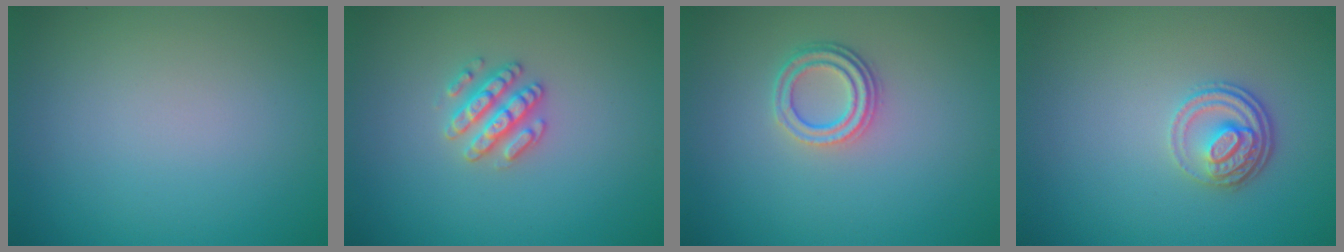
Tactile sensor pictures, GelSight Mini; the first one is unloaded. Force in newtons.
{"total": 2.6, "press": 2.6, "slide": 0.3}
{"total": 2.8, "press": 2.3, "slide": 1.6}
{"total": 2.8, "press": 2.3, "slide": 1.7}